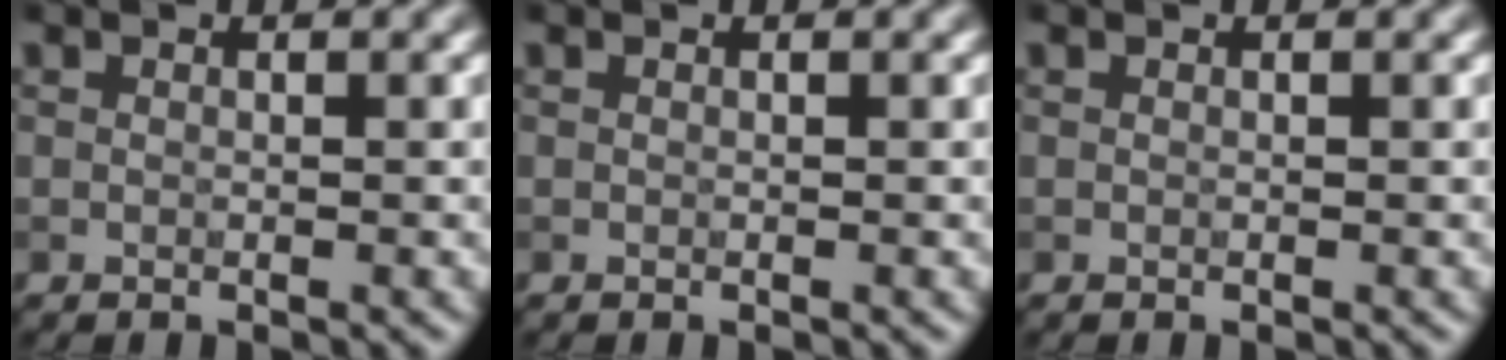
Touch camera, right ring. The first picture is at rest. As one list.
[{"total": 0.0}, {"total": 0.0}]